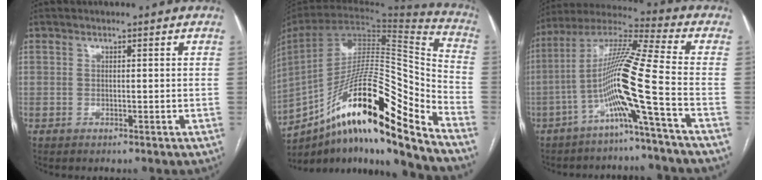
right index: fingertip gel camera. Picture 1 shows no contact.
{"total": 26.3, "force": [-16.6, 2.9, 20.2], "torque": [-0.333, 0.011, -0.289]}
{"total": 12.7, "force": [-4.7, -2.6, 11.6], "torque": [-0.231, 0.011, -0.097]}